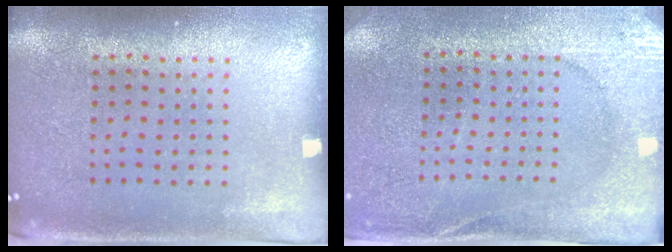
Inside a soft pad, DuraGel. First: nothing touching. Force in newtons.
{"total": 2.6, "press": 2.6, "slide": 0.4}